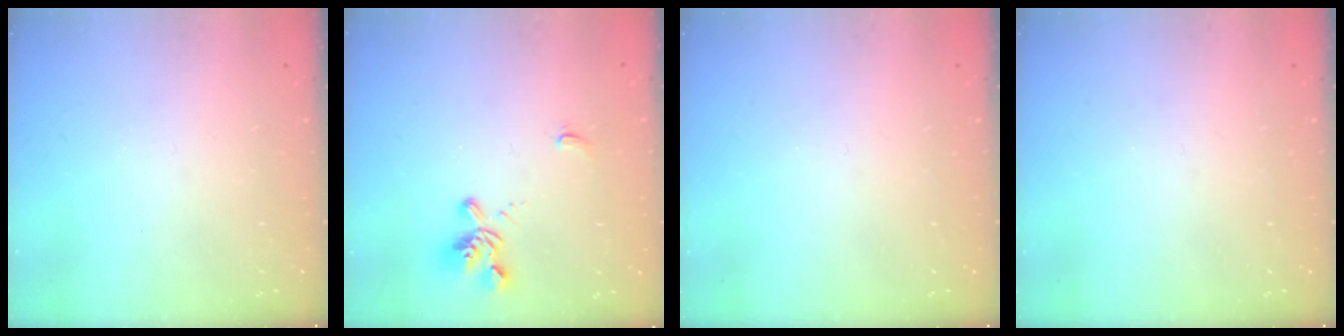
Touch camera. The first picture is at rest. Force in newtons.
{"total": 2.0, "press": 1.6, "slide": 1.2}
{"total": 0.0}
{"total": 0.0}